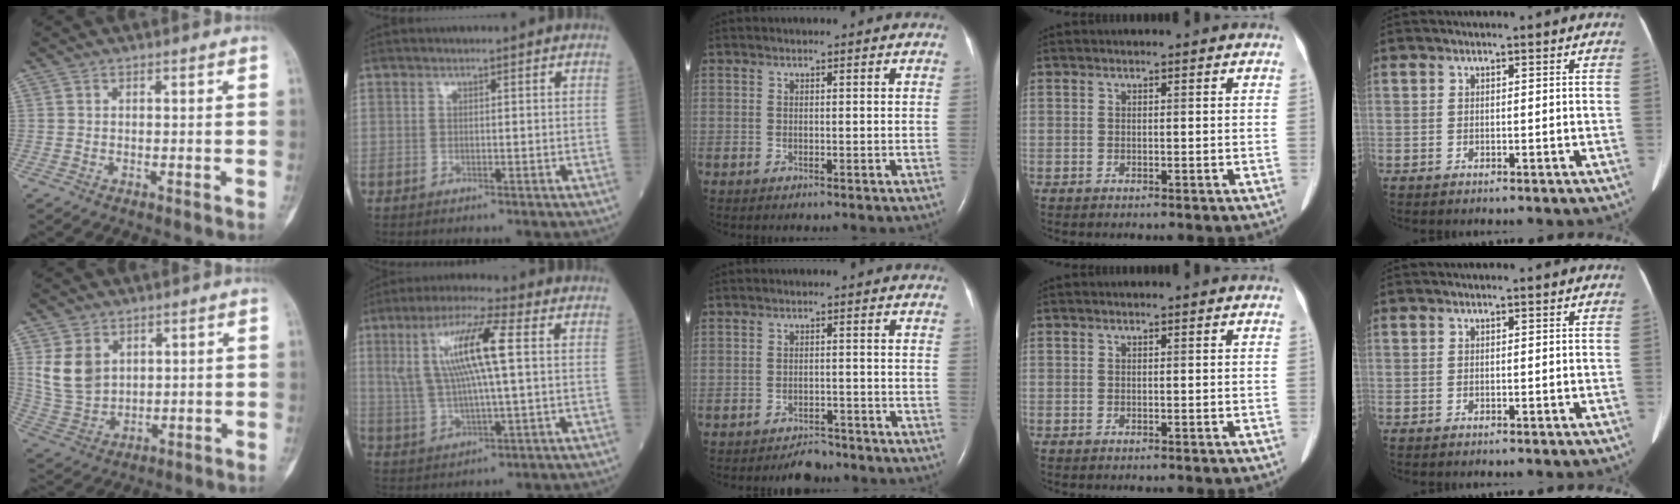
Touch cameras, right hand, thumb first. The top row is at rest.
{"thumb": {"total": 9.3, "force": [3.3, 6.9, 5.2], "torque": [-0.085, -0.015, 0.085]}, "index": {"total": 12.3, "force": [2.8, 1.5, 11.9], "torque": [-0.243, 0.015, 0.052]}, "middle": {"total": 3.4, "force": [-3.1, 1.3, 0.6], "torque": [-0.015, 0.001, -0.045]}}